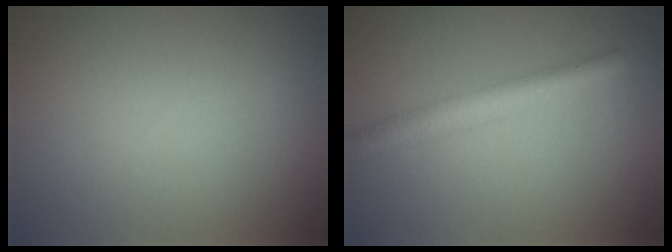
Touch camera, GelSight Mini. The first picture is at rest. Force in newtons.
{"total": 3.4, "press": 3.4, "slide": 0.0}